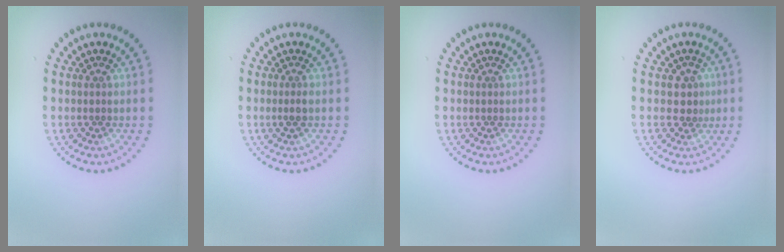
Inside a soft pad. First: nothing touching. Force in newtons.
{"total": 0.9, "press": 0.8, "slide": 0.5}
{"total": 0.0}
{"total": 1.7, "press": 1.5, "slide": 0.8}